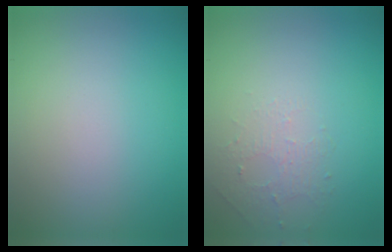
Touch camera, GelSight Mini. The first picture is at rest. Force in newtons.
{"total": 1.3, "press": 0.7, "slide": 1.2}